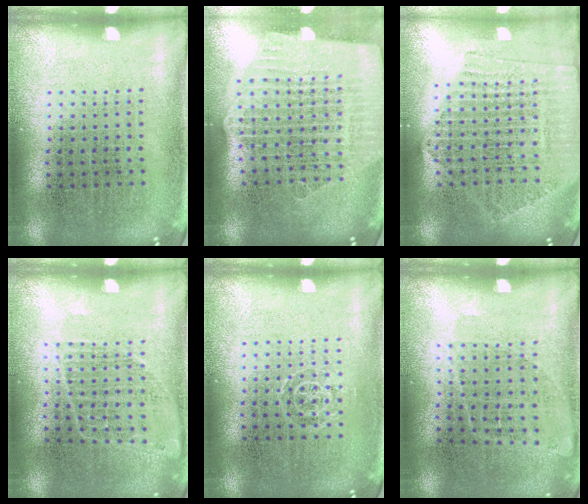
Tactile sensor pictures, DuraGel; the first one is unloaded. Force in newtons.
{"total": 2.6, "press": 2.2, "slide": 1.3}
{"total": 2.1, "press": 1.9, "slide": 0.9}
{"total": 0.9, "press": 0.9, "slide": 0.2}
{"total": 0.6, "press": 0.4, "slide": 0.4}
{"total": 1.1, "press": 0.9, "slide": 0.7}